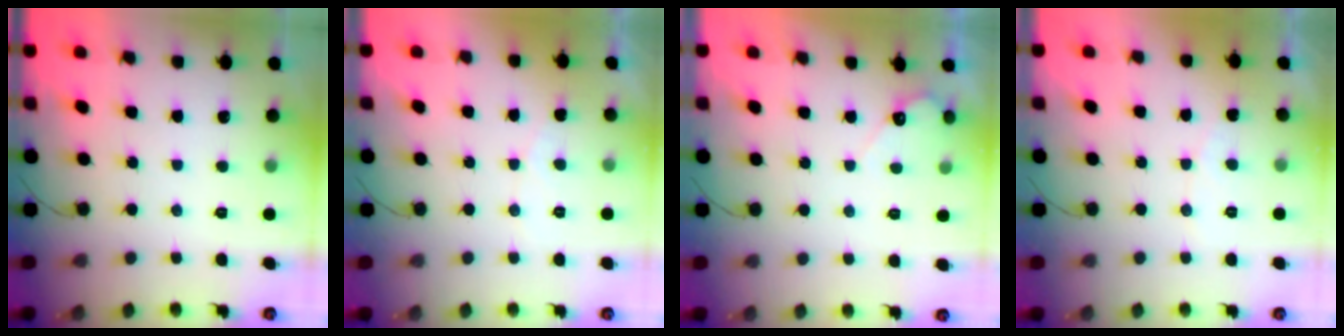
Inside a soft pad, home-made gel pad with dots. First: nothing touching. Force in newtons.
{"total": 2.2, "press": 2.2, "slide": 0.1}
{"total": 4.0, "press": 3.9, "slide": 0.3}
{"total": 2.8, "press": 2.8, "slide": 0.1}